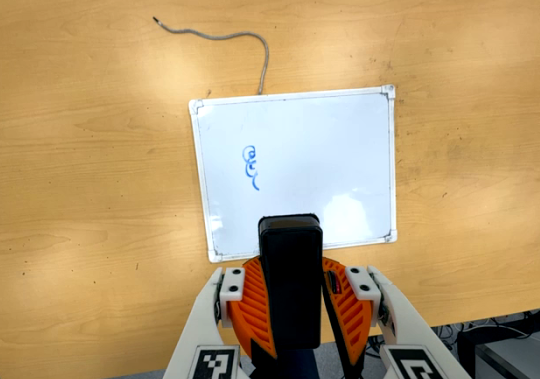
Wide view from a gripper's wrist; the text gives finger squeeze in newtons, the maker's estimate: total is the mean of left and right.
{"total": 9.7, "left": 9.4, "right": 10.1}